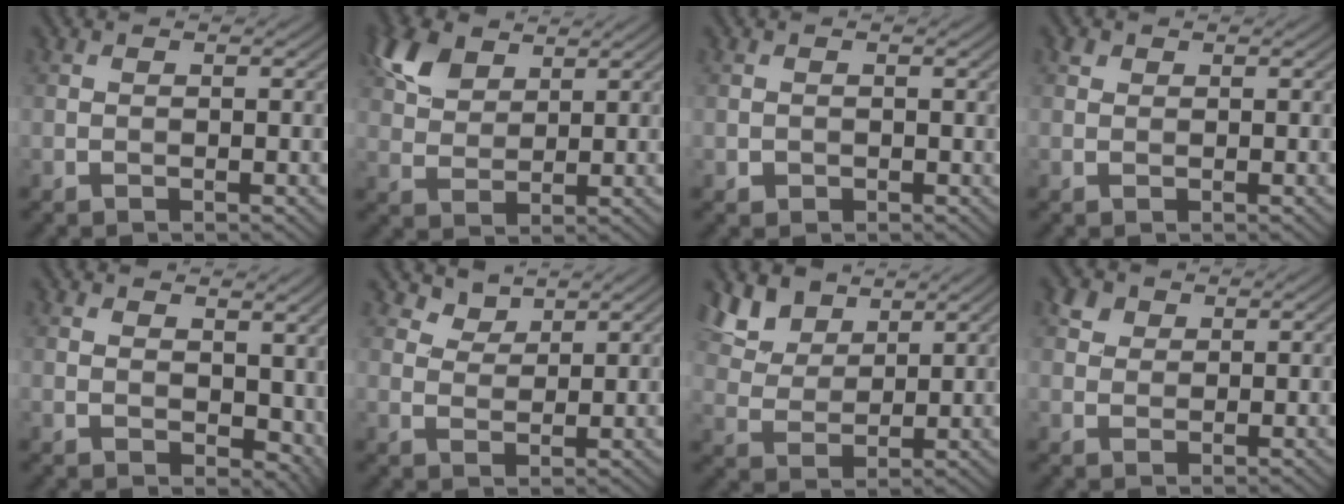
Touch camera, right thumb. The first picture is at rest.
{"total": 6.4, "force": [3.9, 3.7, 3.5], "torque": [-0.087, 0.008, 0.081]}
{"total": 0.9, "force": [-0.1, 0.9, 0.1], "torque": [-0.003, -0.007, -0.002]}
{"total": 0.8, "force": [0.4, 0.6, 0.2], "torque": [-0.004, 0.000, 0.007]}
{"total": 6.6, "force": [2.6, 4.1, 4.5], "torque": [-0.072, -0.009, 0.057]}
{"total": 2.9, "force": [2.5, 1.4, 0.7], "torque": [-0.018, -0.005, 0.052]}
{"total": 7.2, "force": [5.0, 3.9, 3.3], "torque": [-0.089, 0.000, 0.103]}
{"total": 2.6, "force": [1.5, 1.9, 0.9], "torque": [-0.023, 0.004, 0.029]}